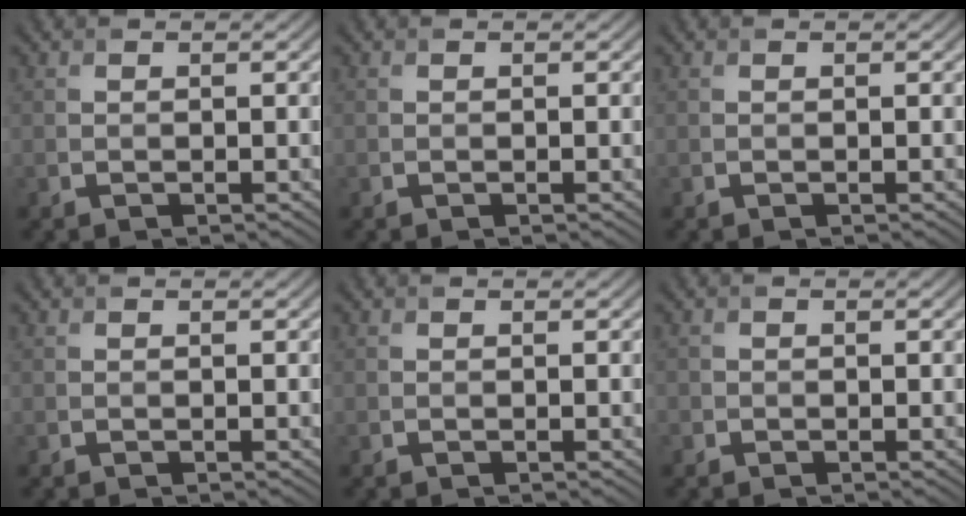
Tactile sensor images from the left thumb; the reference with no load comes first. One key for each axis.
{"total": 0.0}
{"total": 0.0}
{"total": 0.0}
{"total": 0.0}
{"total": 0.7, "fx": -0.3, "fy": 0.7, "fz": 0.0, "tx": 0.004, "ty": -0.004, "tz": -0.009}